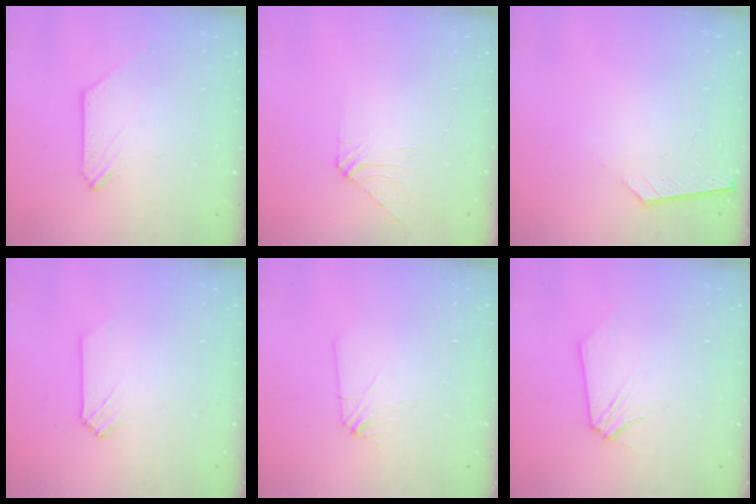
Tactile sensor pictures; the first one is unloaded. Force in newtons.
{"total": 3.9, "press": 3.8, "slide": 0.8}
{"total": 4.0, "press": 4.0, "slide": 0.4}
{"total": 0.0}
{"total": 2.5, "press": 2.5, "slide": 0.2}
{"total": 0.0}